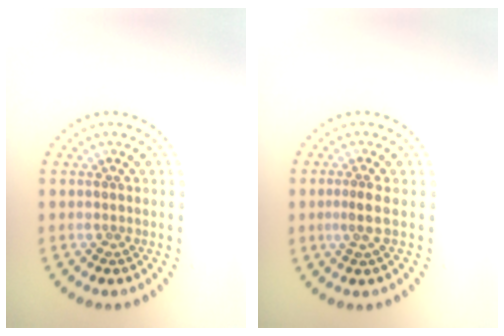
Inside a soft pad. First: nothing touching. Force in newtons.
{"total": 1.7, "press": 1.2, "slide": 1.2}